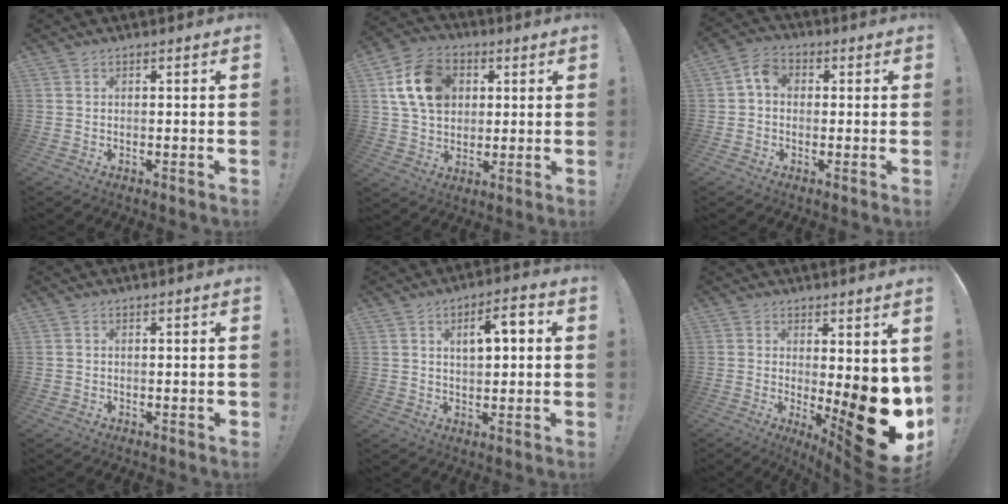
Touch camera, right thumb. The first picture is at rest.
{"total": 16.1, "force": [4.3, 12.2, 9.5], "torque": [-0.147, -0.003, 0.088]}
{"total": 6.2, "force": [0.7, 4.8, 3.9], "torque": [-0.066, 0.013, 0.018]}
{"total": 1.0, "force": [-0.5, 0.7, 0.5], "torque": [-0.011, 0.006, -0.007]}
{"total": 7.6, "force": [1.7, 3.6, 6.5], "torque": [-0.084, -0.004, 0.021]}
{"total": 16.8, "force": [-3.6, 5.5, 15.4], "torque": [-0.170, -0.006, -0.036]}